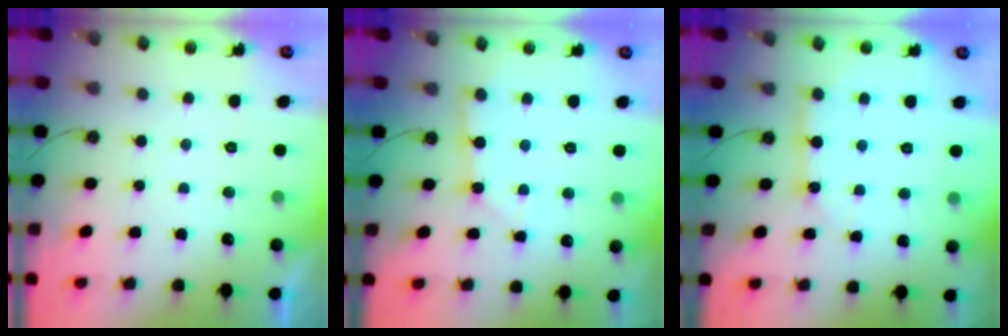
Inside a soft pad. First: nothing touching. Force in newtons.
{"total": 2.3, "press": 2.3, "slide": 0.2}
{"total": 8.0, "press": 7.9, "slide": 0.8}